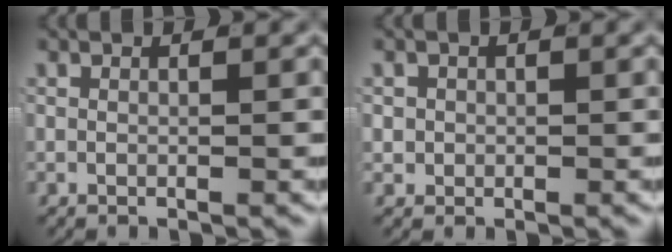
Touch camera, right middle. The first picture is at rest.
{"total": 1.8, "force": [0.2, 1.7, 0.5], "torque": [-0.015, -0.002, 0.003]}